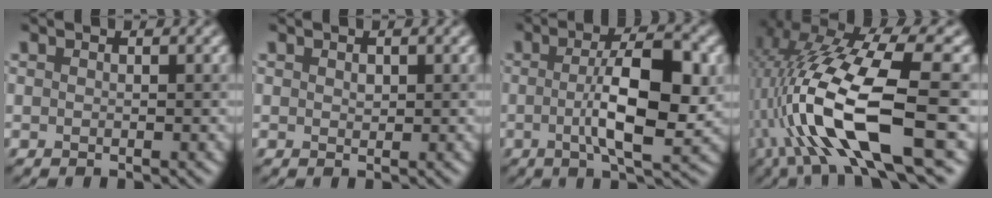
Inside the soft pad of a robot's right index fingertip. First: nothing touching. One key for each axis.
{"total": 0.7, "fx": 0.3, "fy": 0.4, "fz": 0.3, "tx": -0.008, "ty": -0.001, "tz": 0.005}
{"total": 8.2, "fx": -0.2, "fy": 2.3, "fz": 7.8, "tx": -0.126, "ty": -0.001, "tz": -0.005}
{"total": 12.5, "fx": -2.4, "fy": 3.8, "fz": 11.7, "tx": -0.229, "ty": 0.004, "tz": -0.042}